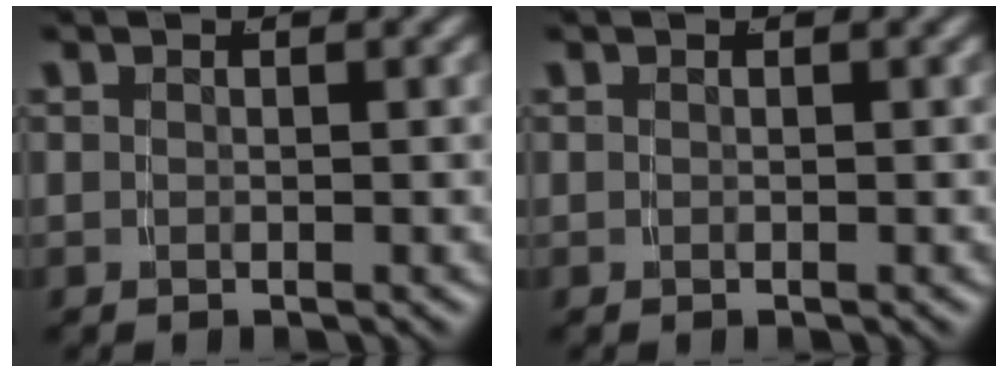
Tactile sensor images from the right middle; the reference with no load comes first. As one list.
[{"total": 0.0}]